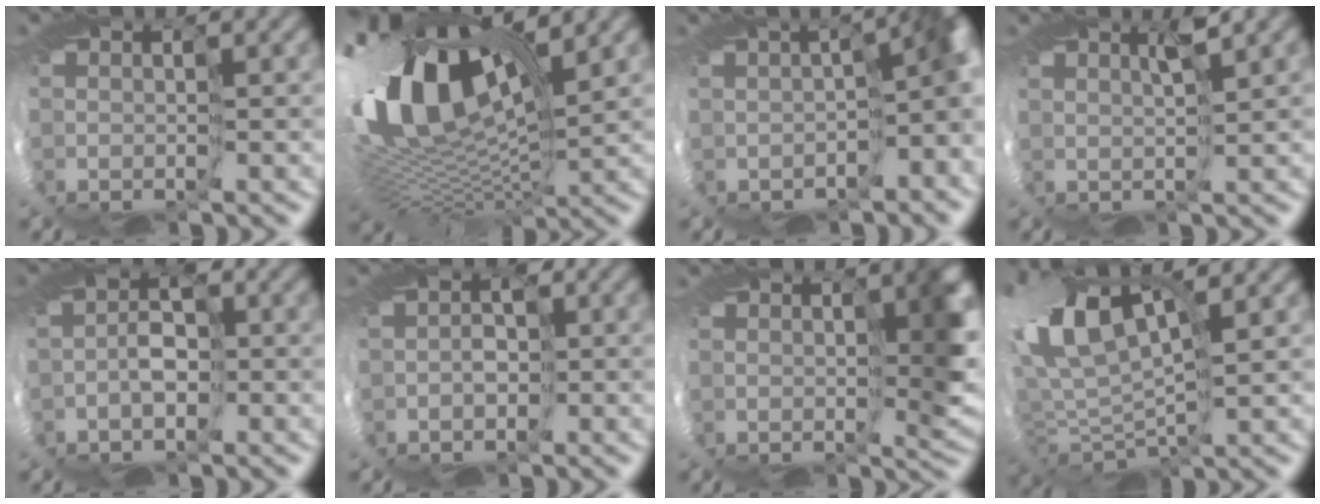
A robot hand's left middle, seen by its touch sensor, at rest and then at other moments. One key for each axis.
{"total": 17.2, "fx": 4.5, "fy": 10.0, "fz": 13.3, "tx": -0.231, "ty": -0.011, "tz": 0.098}
{"total": 10.7, "fx": -1.2, "fy": 4.9, "fz": 9.4, "tx": -0.087, "ty": -0.018, "tz": -0.005}
{"total": 1.5, "fx": 1.1, "fy": -0.6, "fz": 0.7, "tx": -0.016, "ty": 0.004, "tz": 0.015}
{"total": 3.4, "fx": -1.3, "fy": 1.9, "fz": 2.4, "tx": -0.060, "ty": 0.003, "tz": -0.028}
{"total": 3.5, "fx": -0.7, "fy": 2.7, "fz": 2.1, "tx": -0.027, "ty": 0.004, "tz": -0.004}
{"total": 5.0, "fx": 1.2, "fy": 1.8, "fz": 4.5, "tx": -0.064, "ty": -0.001, "tz": 0.015}
{"total": 9.6, "fx": 2.6, "fy": 4.7, "fz": 8.0, "tx": -0.193, "ty": 0.005, "tz": 0.047}